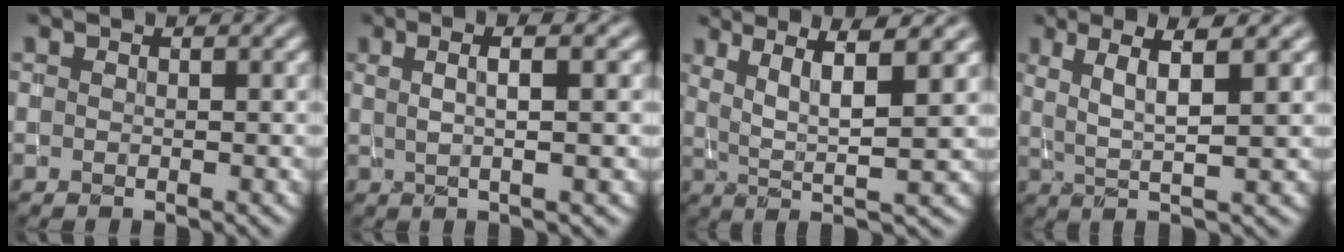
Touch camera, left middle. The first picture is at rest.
{"total": 4.1, "force": [1.2, 0.9, 3.8], "torque": [-0.056, 0.002, 0.011]}
{"total": 6.0, "force": [2.3, 1.0, 5.5], "torque": [-0.091, 0.002, 0.045]}
{"total": 4.8, "force": [1.6, 0.6, 4.5], "torque": [-0.084, -0.001, 0.033]}